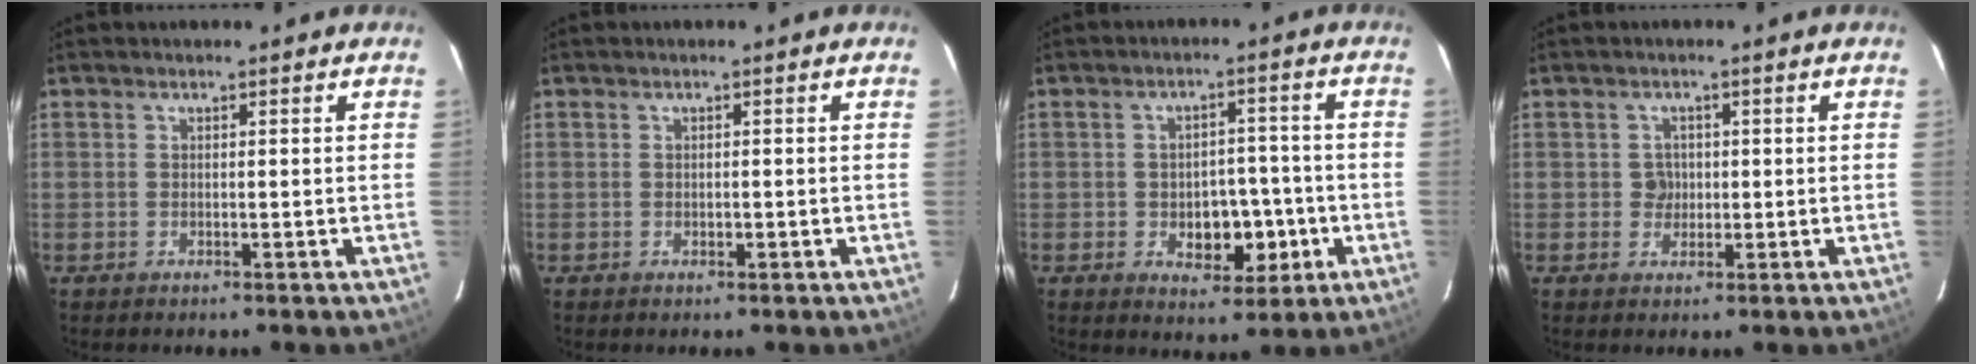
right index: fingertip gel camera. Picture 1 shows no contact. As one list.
[{"total": 0.6, "force": [-0.2, 0.4, 0.5], "torque": [-0.009, 0.000, -0.003]}, {"total": 7.4, "force": [-2.1, 4.5, 5.5], "torque": [-0.066, 0.015, -0.022]}, {"total": 2.2, "force": [0.0, 2.0, 0.8], "torque": [-0.009, 0.003, 0.000]}]